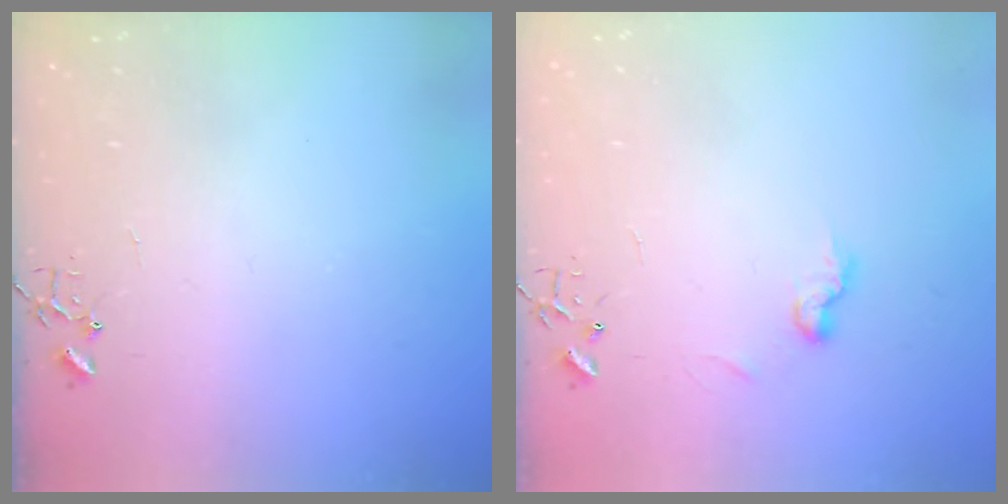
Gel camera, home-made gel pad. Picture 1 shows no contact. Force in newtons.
{"total": 6.7, "press": 6.7, "slide": 0.4}